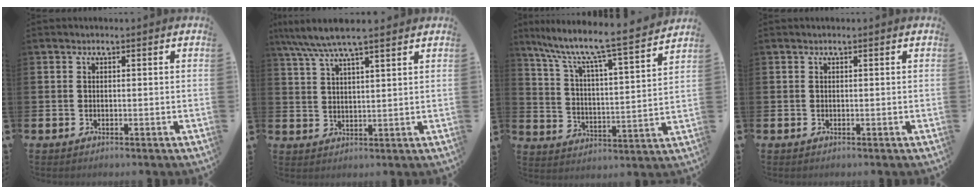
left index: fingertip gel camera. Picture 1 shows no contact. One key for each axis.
{"total": 6.3, "fx": 5.4, "fy": 0.7, "fz": 3.1, "tx": -0.069, "ty": -0.019, "tz": 0.095}
{"total": 8.9, "fx": 7.9, "fy": 0.5, "fz": 4.2, "tx": -0.101, "ty": -0.065, "tz": 0.124}
{"total": 0.0}